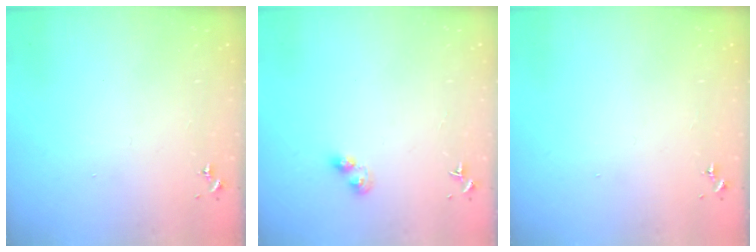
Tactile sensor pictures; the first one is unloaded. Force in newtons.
{"total": 3.2, "press": 3.2, "slide": 0.4}
{"total": 0.0}